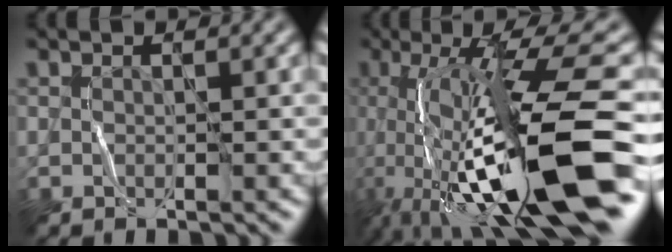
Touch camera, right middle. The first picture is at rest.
{"total": 14.6, "force": [-2.9, 3.6, 13.8], "torque": [-0.230, 0.018, -0.037]}